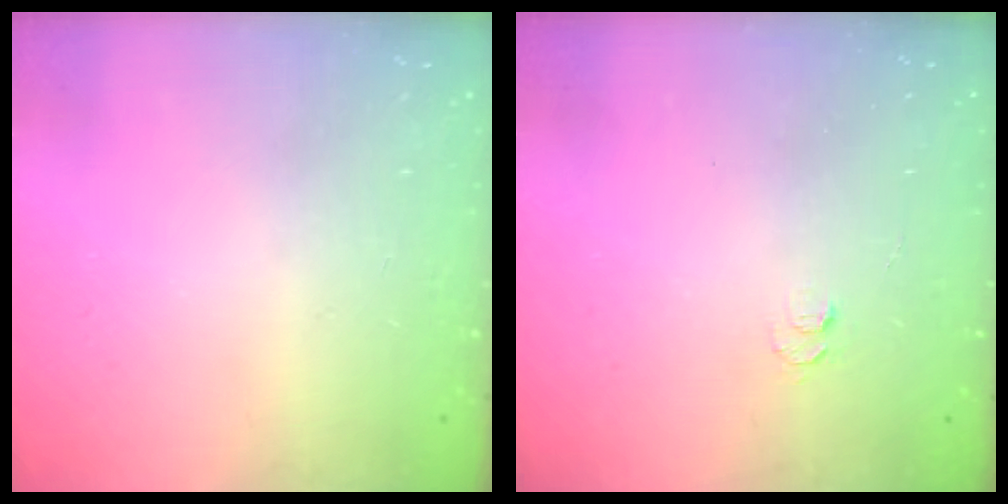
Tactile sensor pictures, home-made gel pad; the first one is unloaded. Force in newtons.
{"total": 4.2, "press": 4.1, "slide": 0.5}